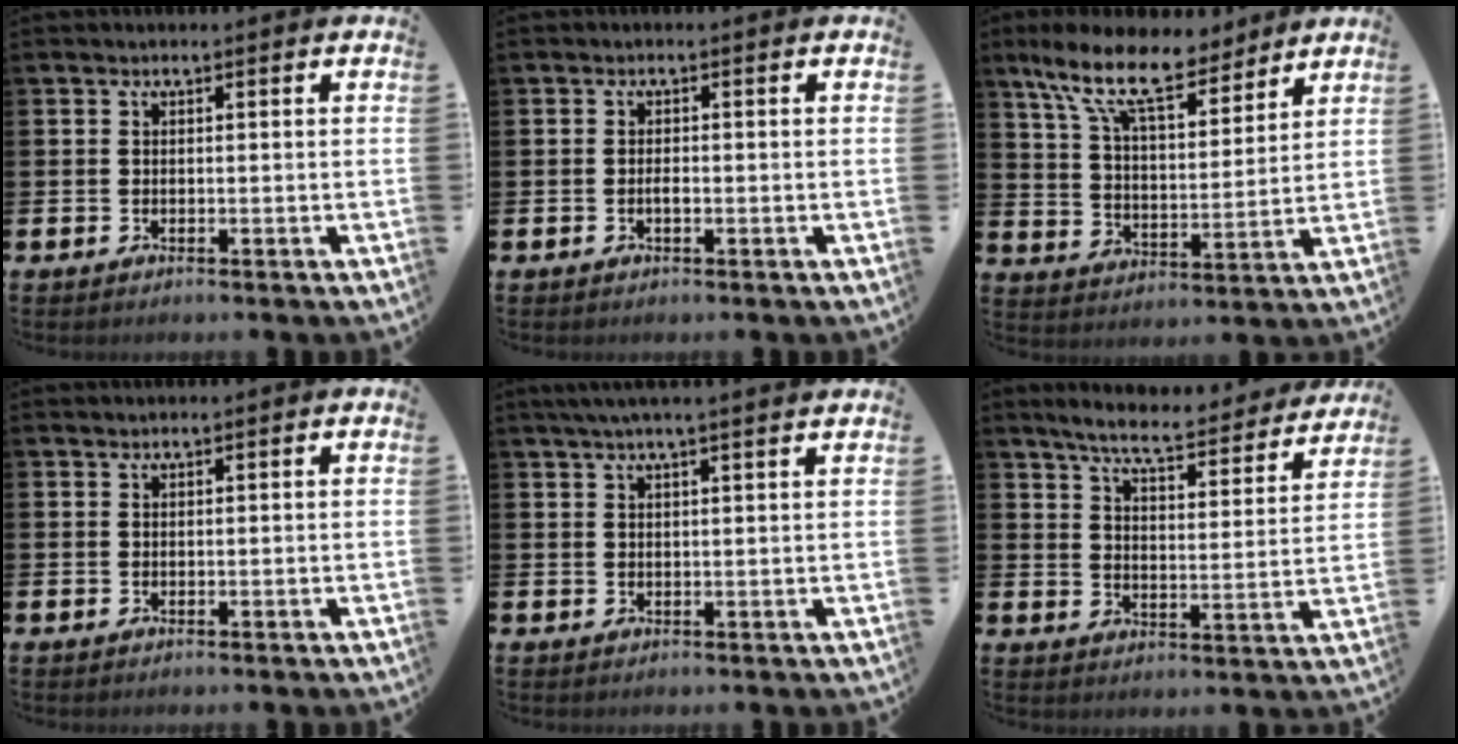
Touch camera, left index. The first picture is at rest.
{"total": 0.9, "force": [-0.2, 0.3, 0.8], "torque": [-0.022, 0.003, -0.003]}
{"total": 13.1, "force": [10.4, 4.5, 6.6], "torque": [-0.154, -0.053, 0.186]}
{"total": 0.7, "force": [0.7, 0.1, 0.0], "torque": [0.001, 0.001, 0.013]}
{"total": 3.1, "force": [2.8, -0.3, 1.4], "torque": [-0.039, 0.000, 0.053]}
{"total": 7.2, "force": [6.7, 0.5, 2.6], "torque": [-0.072, -0.045, 0.113]}